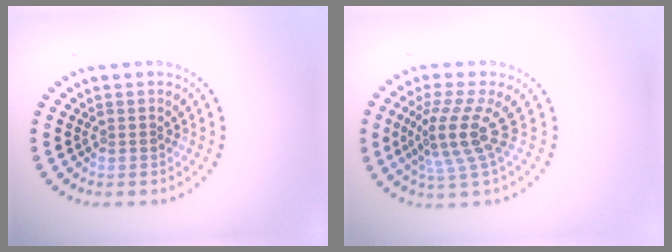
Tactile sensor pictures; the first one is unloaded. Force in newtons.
{"total": 4.1, "press": 2.8, "slide": 2.9}